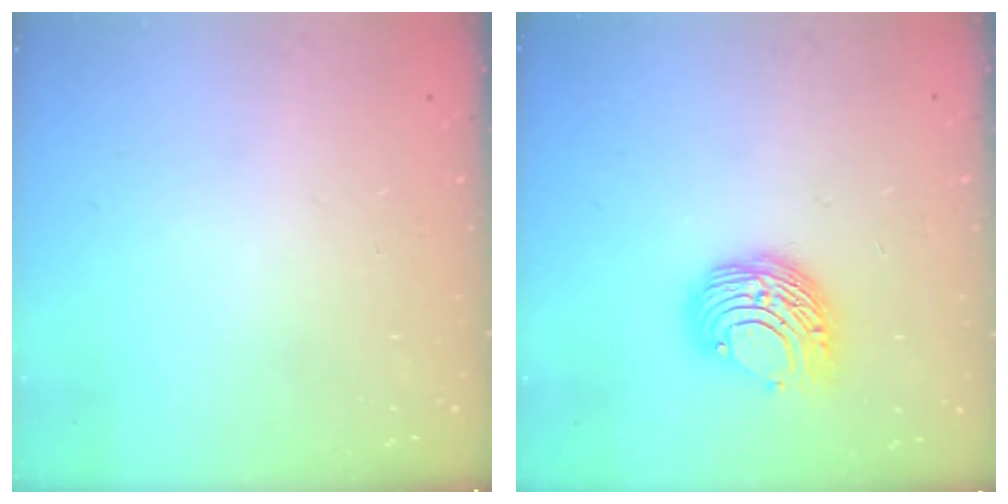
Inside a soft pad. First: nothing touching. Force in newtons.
{"total": 9.1, "press": 9.1, "slide": 0.4}